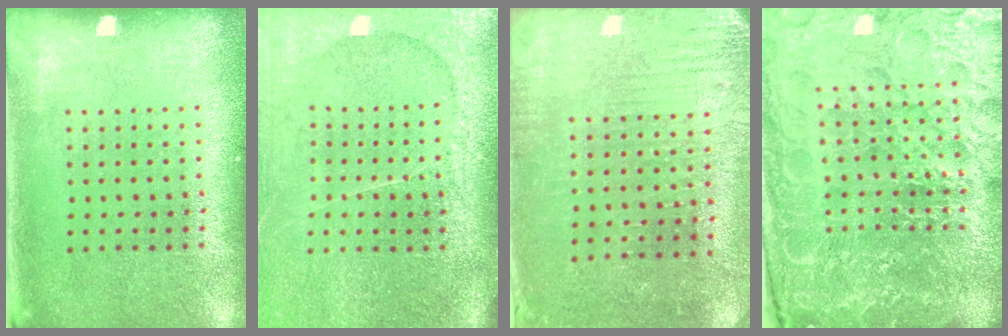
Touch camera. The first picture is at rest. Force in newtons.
{"total": 4.2, "press": 3.5, "slide": 2.2}
{"total": 3.0, "press": 2.9, "slide": 0.7}
{"total": 6.9, "press": 6.0, "slide": 3.2}